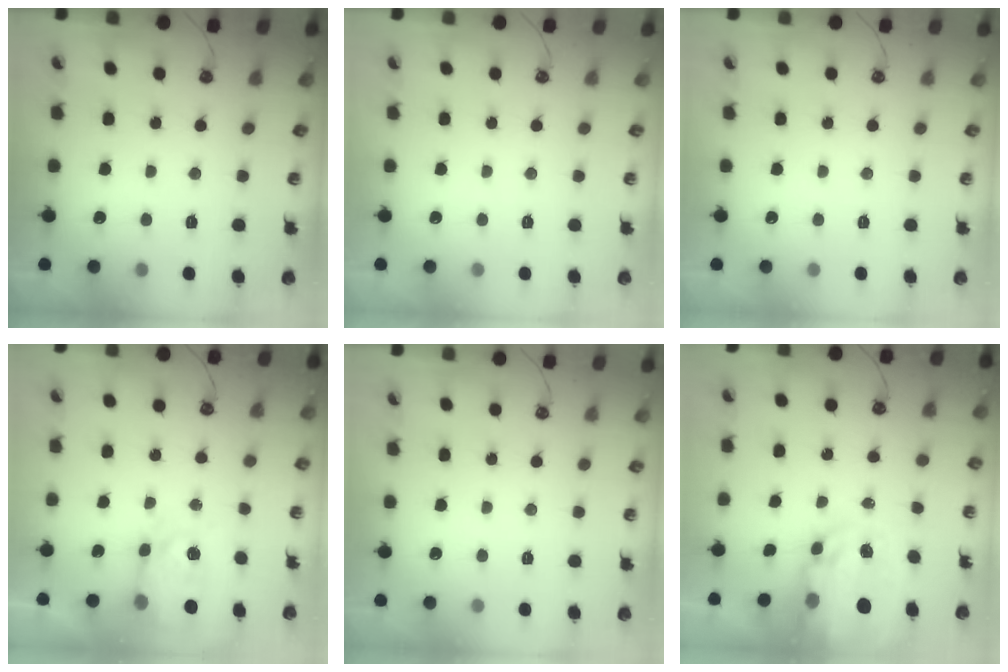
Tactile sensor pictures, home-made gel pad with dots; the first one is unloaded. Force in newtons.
{"total": 0.0}
{"total": 0.0}
{"total": 7.3, "press": 7.3, "slide": 1.0}
{"total": 0.0}
{"total": 9.9, "press": 9.9, "slide": 0.8}